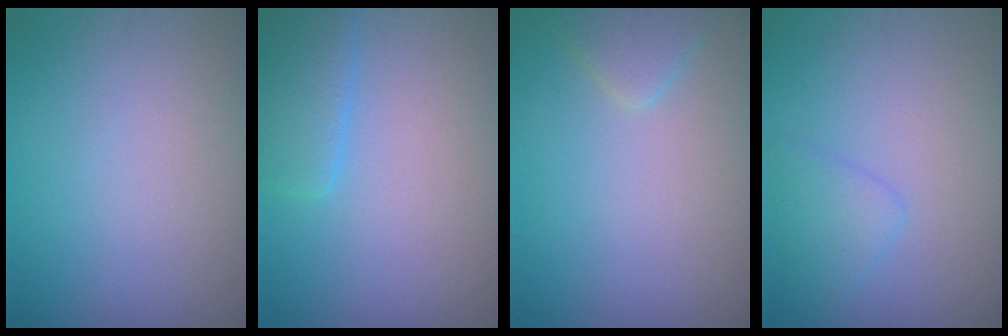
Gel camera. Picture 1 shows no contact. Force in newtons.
{"total": 3.2, "press": 3.2, "slide": 0.3}
{"total": 1.7, "press": 1.7, "slide": 0.1}
{"total": 2.0, "press": 2.0, "slide": 0.2}